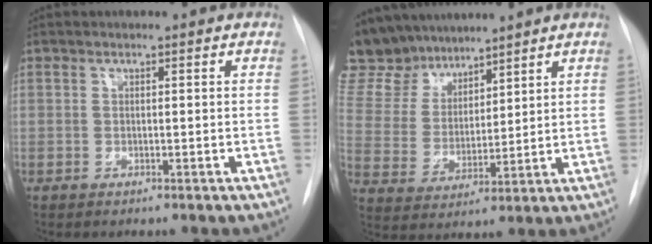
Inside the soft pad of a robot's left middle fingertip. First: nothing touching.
{"total": 13.1, "force": [11.8, 5.1, 2.6], "torque": [-0.064, 0.020, 0.239]}